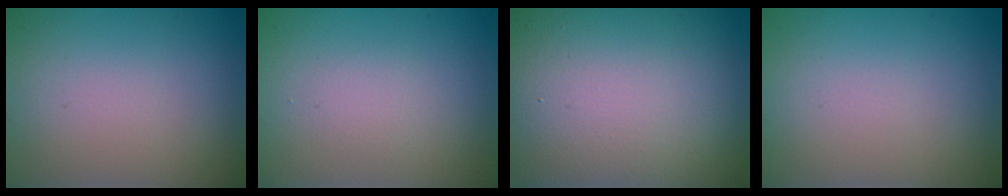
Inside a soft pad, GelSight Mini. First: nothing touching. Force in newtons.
{"total": 1.1, "press": 1.1, "slide": 0.1}
{"total": 19.2, "press": 19.1, "slide": 0.9}
{"total": 0.0}